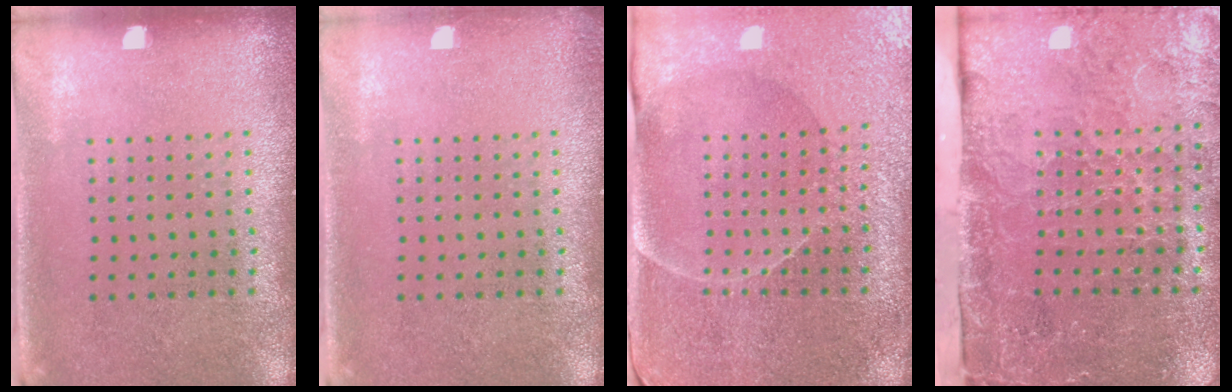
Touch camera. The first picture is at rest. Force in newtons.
{"total": 0.7, "press": 0.7, "slide": 0.2}
{"total": 3.7, "press": 3.6, "slide": 1.0}
{"total": 4.9, "press": 3.7, "slide": 3.2}